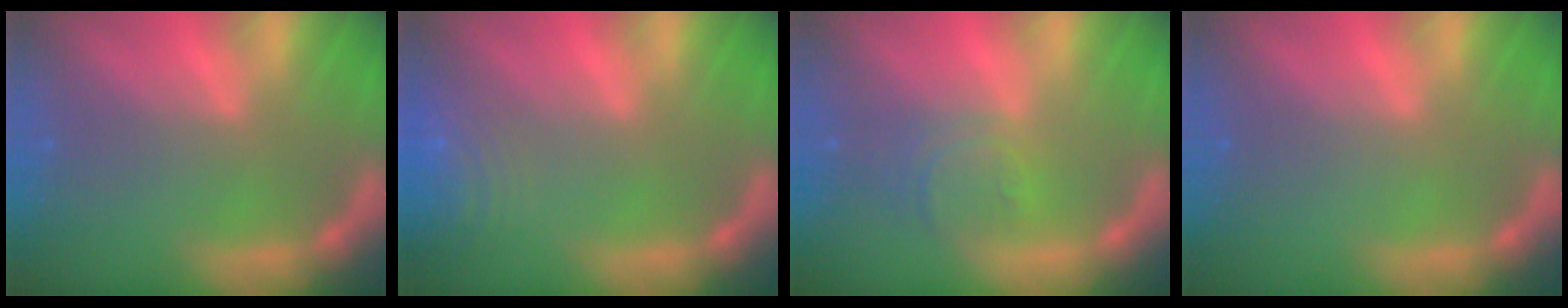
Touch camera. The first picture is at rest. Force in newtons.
{"total": 8.0}
{"total": 3.0}
{"total": 0.0}